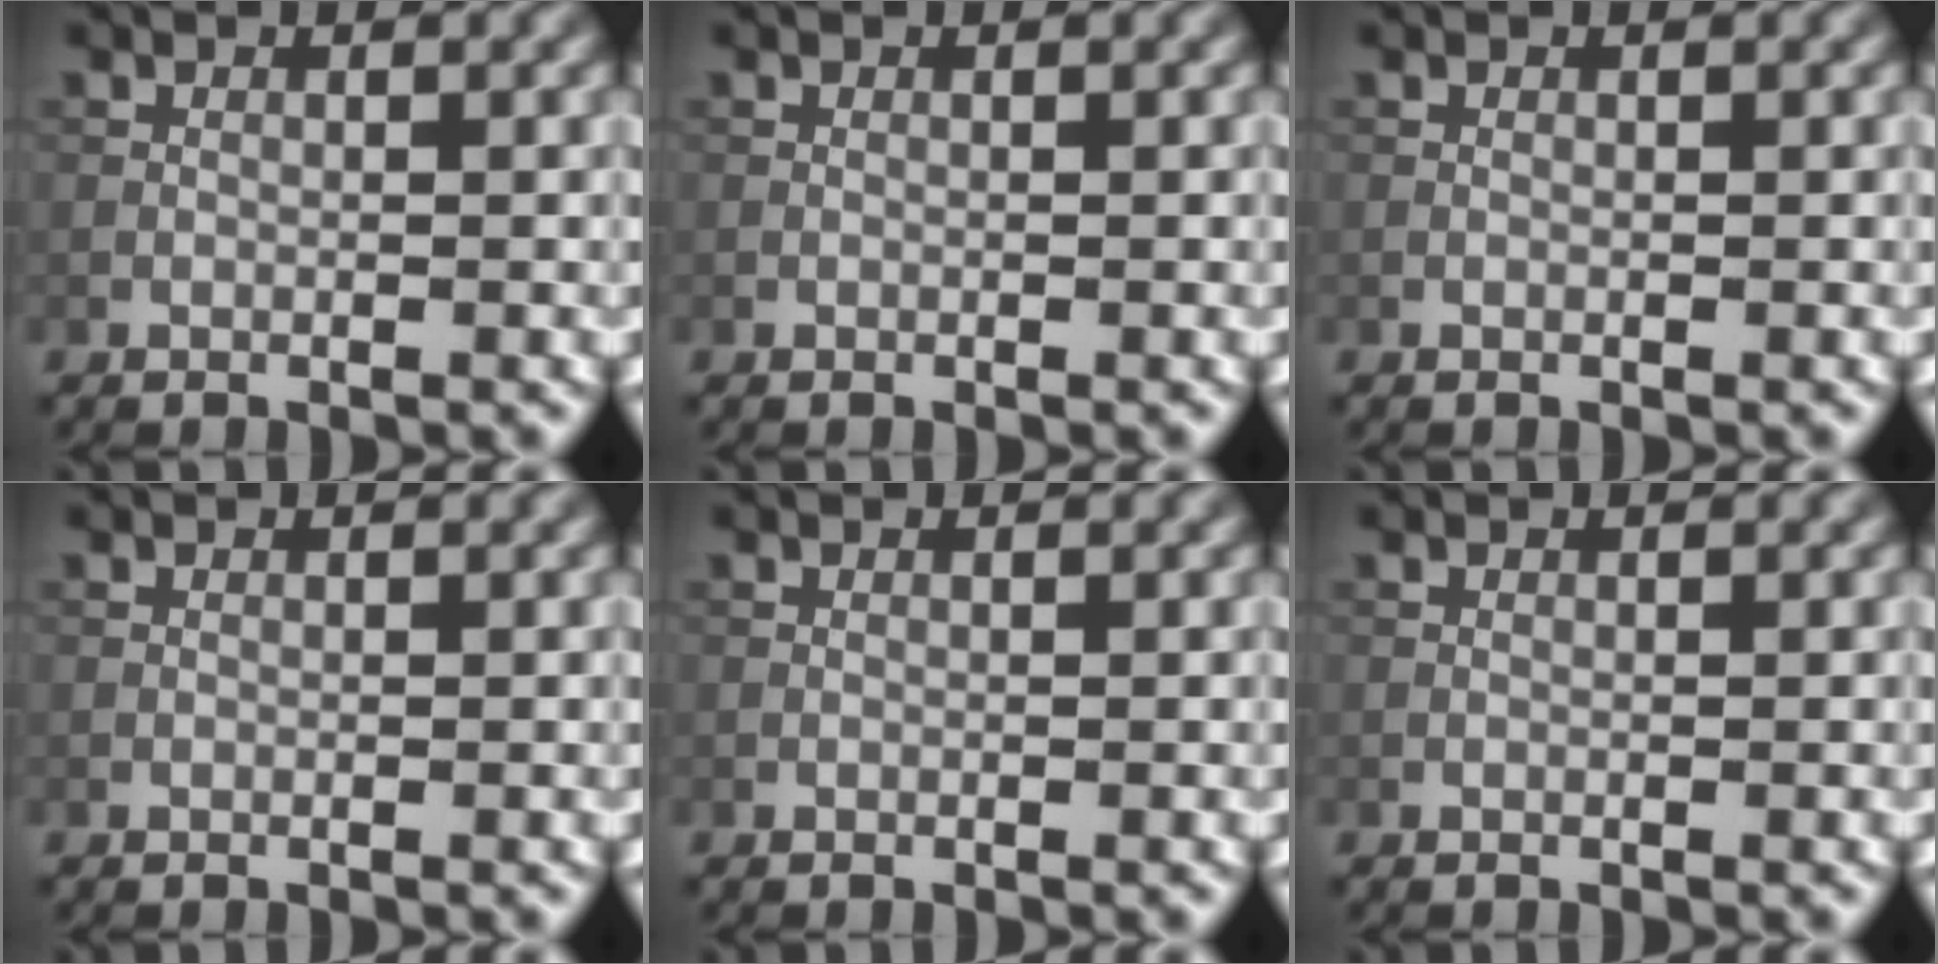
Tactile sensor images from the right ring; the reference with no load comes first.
{"total": 0.0}
{"total": 0.0}
{"total": 0.0}
{"total": 0.0}
{"total": 0.0}